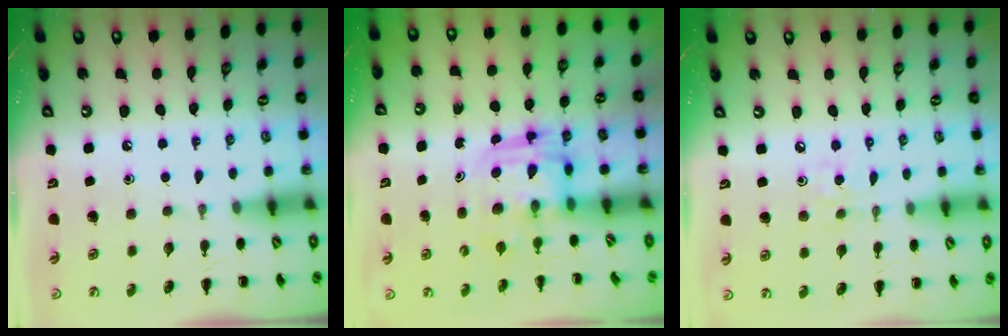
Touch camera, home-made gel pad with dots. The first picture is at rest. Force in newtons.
{"total": 3.0, "press": 3.0, "slide": 0.3}
{"total": 2.2, "press": 2.1, "slide": 0.6}